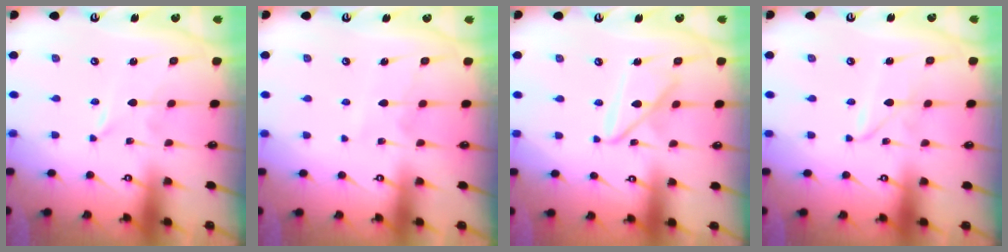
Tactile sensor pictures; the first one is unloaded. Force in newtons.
{"total": 5.3, "press": 5.3, "slide": 0.4}
{"total": 10.4, "press": 10.4, "slide": 1.0}
{"total": 2.0, "press": 2.0, "slide": 0.2}